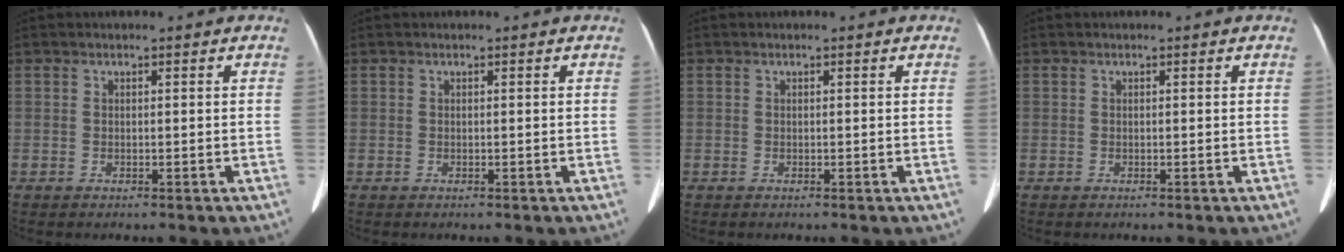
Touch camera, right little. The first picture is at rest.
{"total": 0.0}
{"total": 0.0}
{"total": 0.0}